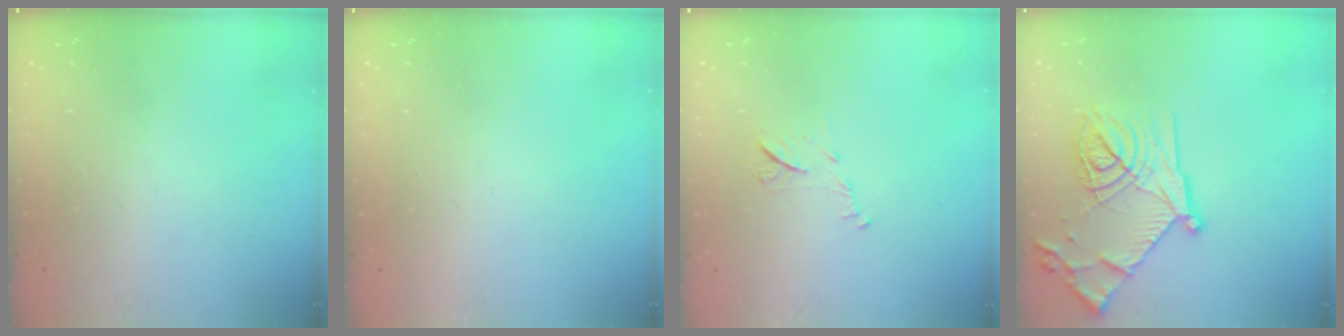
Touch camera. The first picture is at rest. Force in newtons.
{"total": 1.5, "press": 1.5, "slide": 0.1}
{"total": 7.5, "press": 7.4, "slide": 0.3}
{"total": 21.2, "press": 21.2, "slide": 1.8}